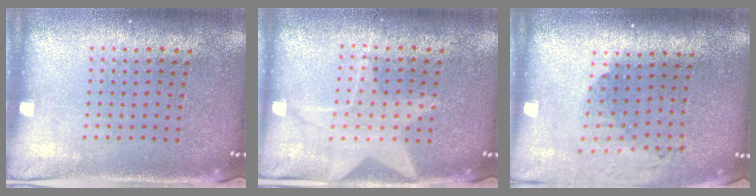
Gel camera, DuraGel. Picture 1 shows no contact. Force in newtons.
{"total": 1.4, "press": 1.4, "slide": 0.1}
{"total": 2.0, "press": 1.5, "slide": 1.4}